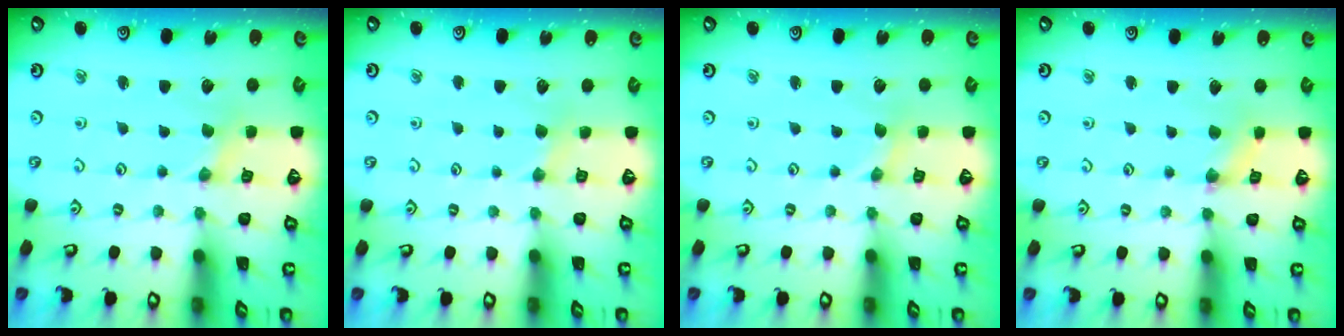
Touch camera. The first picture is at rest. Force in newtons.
{"total": 2.3, "press": 2.3, "slide": 0.4}
{"total": 0.0}
{"total": 1.0, "press": 1.0, "slide": 0.3}